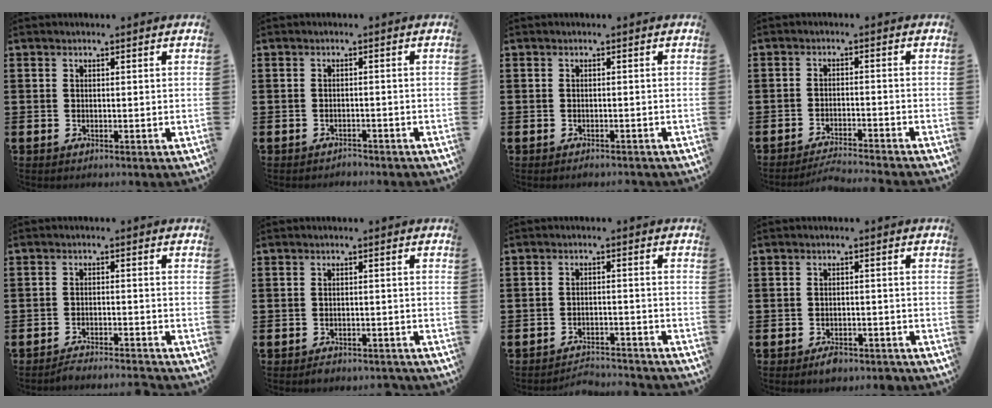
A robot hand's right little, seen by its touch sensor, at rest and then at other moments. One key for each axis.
{"total": 1.1, "fx": -1.1, "fy": 0.0, "fz": -0.1, "tx": -0.002, "ty": 0.002, "tz": -0.024}
{"total": 0.6, "fx": -0.6, "fy": 0.1, "fz": 0.1, "tx": -0.004, "ty": -0.003, "tz": -0.012}
{"total": 2.7, "fx": -2.6, "fy": -0.3, "fz": 0.4, "tx": -0.008, "ty": 0.003, "tz": -0.055}
{"total": 2.3, "fx": -2.3, "fy": -0.3, "fz": 0.2, "tx": -0.006, "ty": 0.003, "tz": -0.046}
{"total": 1.1, "fx": -1.1, "fy": 0.2, "fz": 0.1, "tx": -0.006, "ty": 0.000, "tz": -0.023}
{"total": 2.9, "fx": -2.8, "fy": 0.0, "fz": -0.1, "tx": -0.004, "ty": 0.003, "tz": -0.062}
{"total": 1.6, "fx": -1.4, "fy": 0.7, "fz": 0.5, "tx": -0.012, "ty": 0.003, "tz": -0.030}